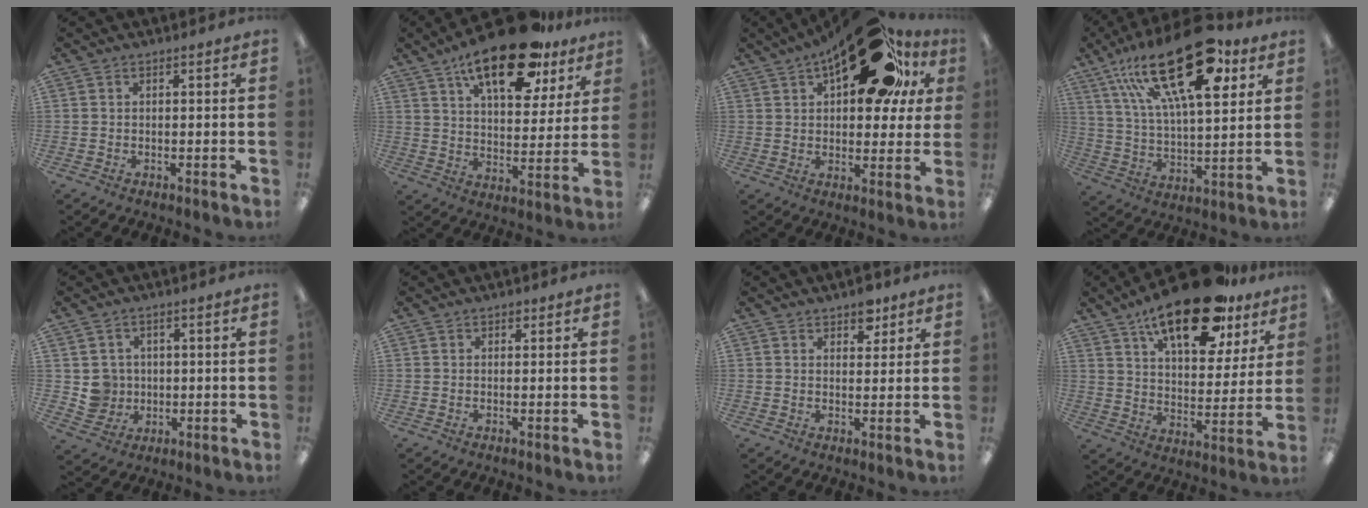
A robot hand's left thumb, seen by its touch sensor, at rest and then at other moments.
{"total": 20.9, "force": [13.5, 8.5, 13.5], "torque": [-0.210, -0.065, 0.222]}
{"total": 25.8, "force": [13.6, 12.1, 18.2], "torque": [-0.252, -0.067, 0.222]}
{"total": 28.5, "force": [14.8, 12.3, 21.0], "torque": [-0.343, -0.072, 0.246]}
{"total": 5.3, "force": [0.7, 5.3, 0.4], "torque": [-0.009, 0.003, 0.017]}
{"total": 1.2, "force": [0.8, 0.6, 0.7], "torque": [-0.007, -0.003, 0.013]}
{"total": 4.6, "force": [3.3, 2.5, 2.0], "torque": [-0.007, -0.019, 0.054]}
{"total": 22.5, "force": [14.8, 9.1, 14.2], "torque": [-0.220, -0.077, 0.247]}